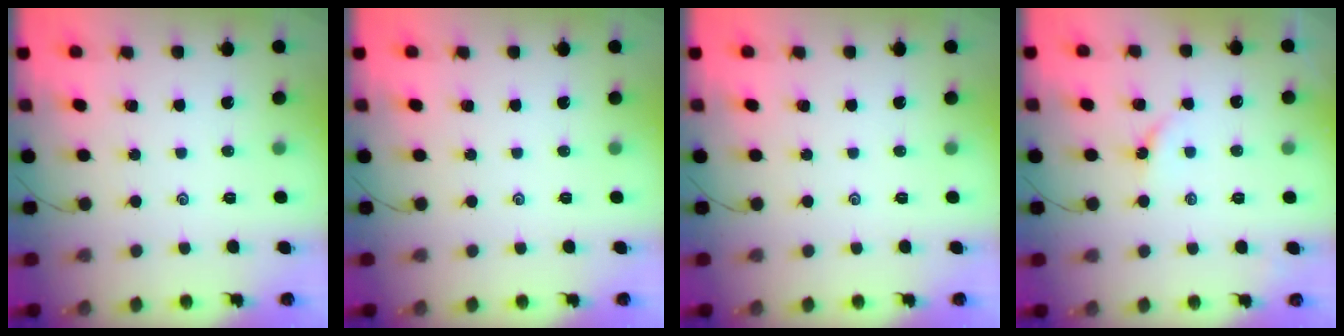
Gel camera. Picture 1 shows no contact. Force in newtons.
{"total": 0.0}
{"total": 0.0}
{"total": 3.2, "press": 3.2, "slide": 0.2}